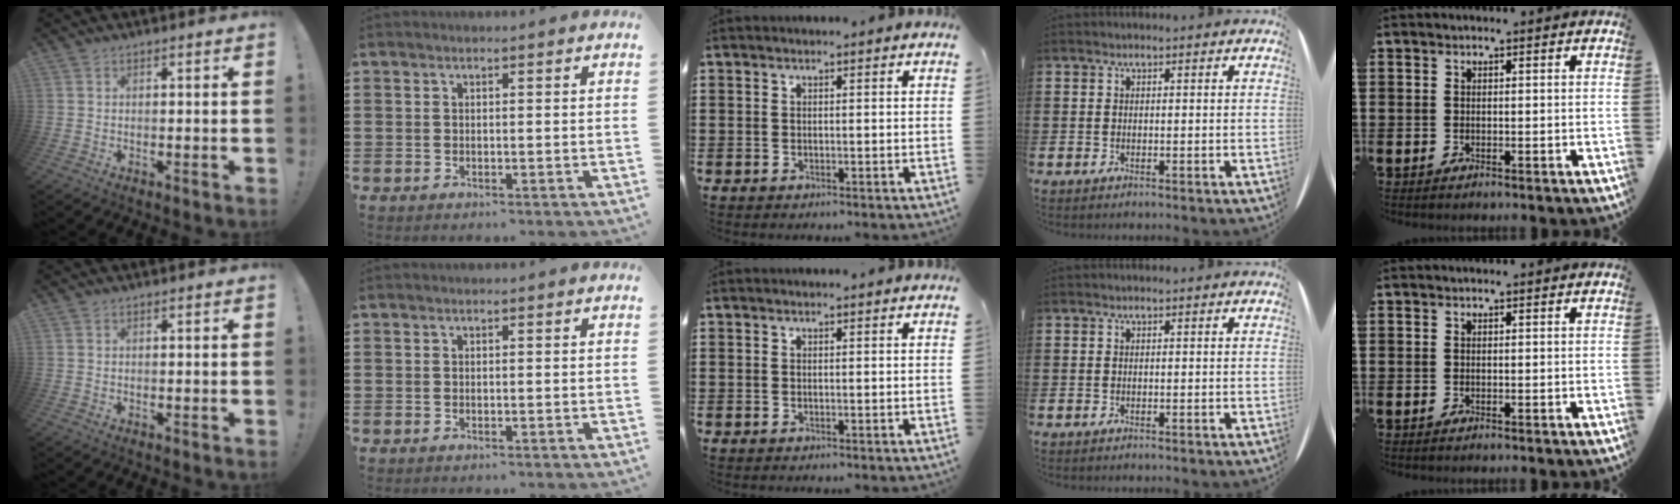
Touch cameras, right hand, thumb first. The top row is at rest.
{}